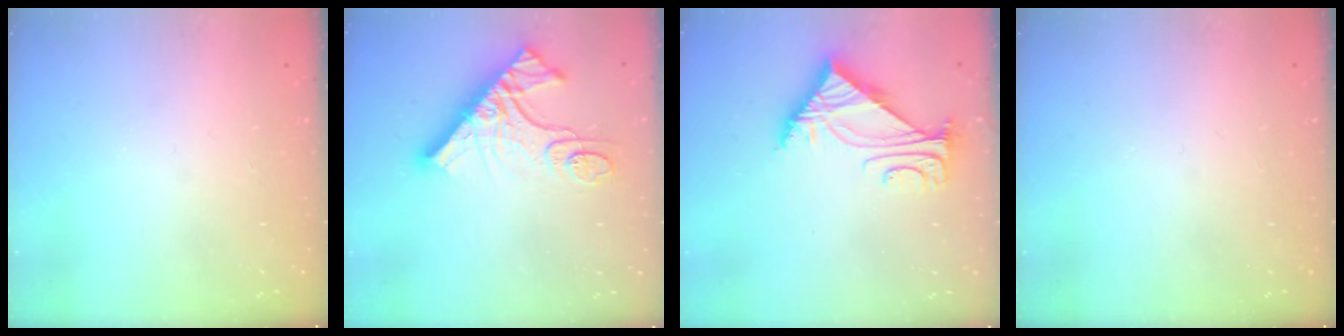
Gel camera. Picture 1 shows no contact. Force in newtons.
{"total": 14.8, "press": 14.7, "slide": 1.5}
{"total": 6.1, "press": 6.1, "slide": 0.0}
{"total": 0.0}